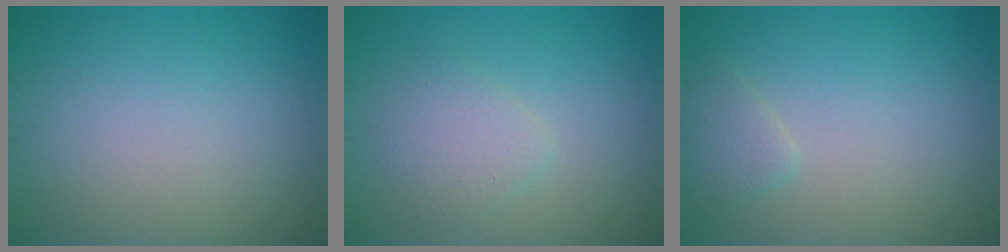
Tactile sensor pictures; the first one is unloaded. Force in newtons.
{"total": 2.4, "press": 2.4, "slide": 0.2}
{"total": 1.6, "press": 1.6, "slide": 0.2}